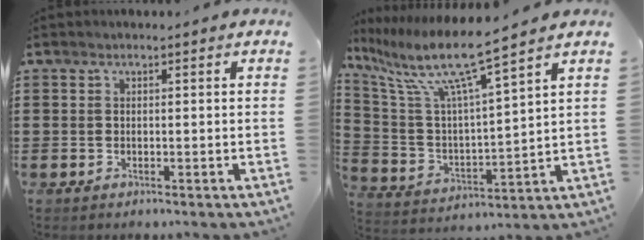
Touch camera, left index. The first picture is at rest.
{"total": 10.4, "force": [8.0, 0.4, 6.7], "torque": [-0.163, -0.051, 0.129]}